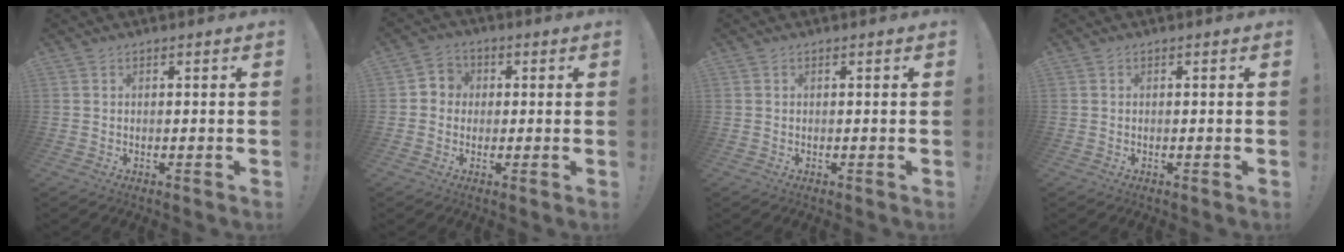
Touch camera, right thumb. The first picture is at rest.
{"total": 4.7, "force": [-0.5, 4.5, 1.2], "torque": [-0.022, 0.014, -0.009]}
{"total": 0.0}
{"total": 0.0}